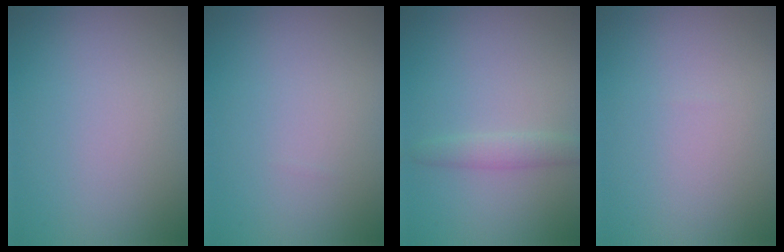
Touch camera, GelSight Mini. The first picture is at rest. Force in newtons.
{"total": 0.0}
{"total": 1.6, "press": 1.6, "slide": 0.0}
{"total": 0.0}